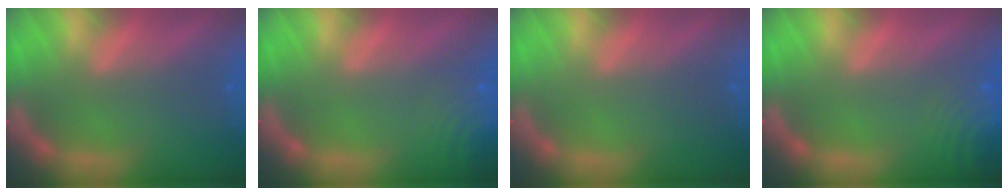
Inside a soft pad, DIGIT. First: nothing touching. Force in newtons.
{"total": 6.5}
{"total": 0.0}
{"total": 8.0}